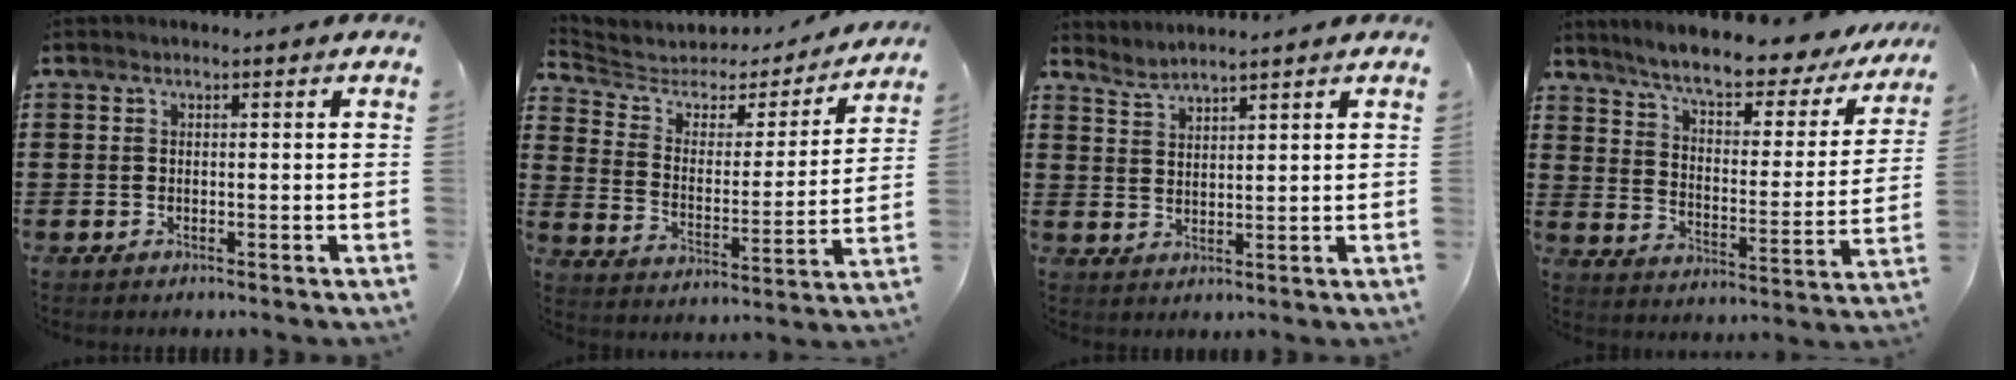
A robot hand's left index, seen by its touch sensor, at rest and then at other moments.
{"total": 3.9, "force": [3.0, 2.4, 0.7], "torque": [-0.041, -0.021, 0.045]}
{"total": 2.2, "force": [2.2, -0.2, 0.0], "torque": [-0.008, -0.008, 0.042]}
{"total": 7.4, "force": [6.4, 0.5, 3.7], "torque": [-0.091, -0.040, 0.101]}